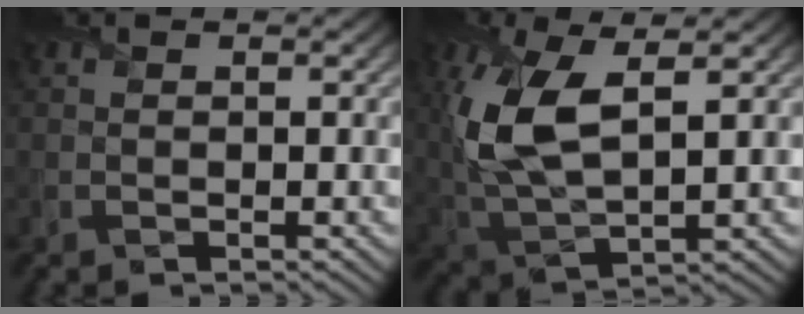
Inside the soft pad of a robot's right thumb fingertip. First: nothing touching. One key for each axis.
{"total": 11.0, "fx": 2.6, "fy": 4.9, "fz": 9.5, "tx": -0.233, "ty": -0.001, "tz": 0.050}